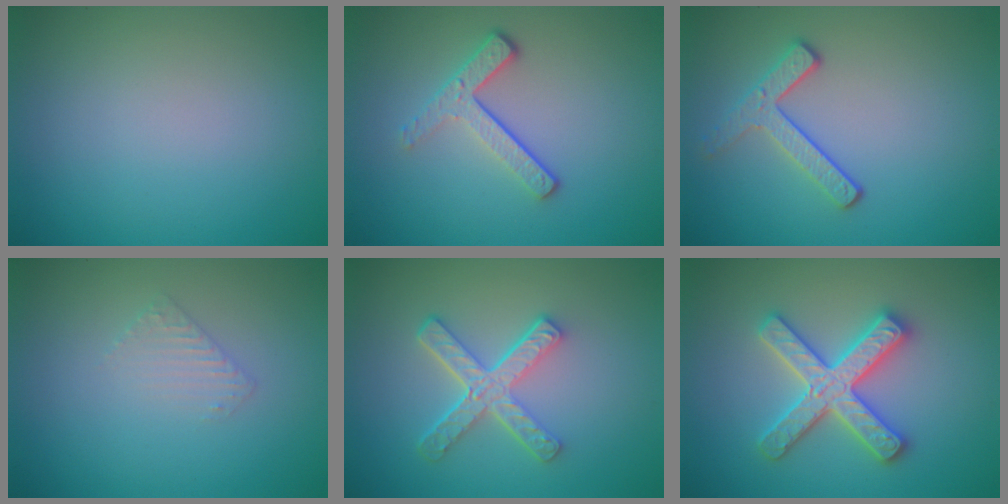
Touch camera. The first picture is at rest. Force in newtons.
{"total": 3.3, "press": 2.3, "slide": 2.3}
{"total": 2.7, "press": 2.3, "slide": 1.3}
{"total": 1.3, "press": 1.3, "slide": 0.3}
{"total": 4.8, "press": 3.4, "slide": 3.4}
{"total": 4.7, "press": 4.6, "slide": 0.7}